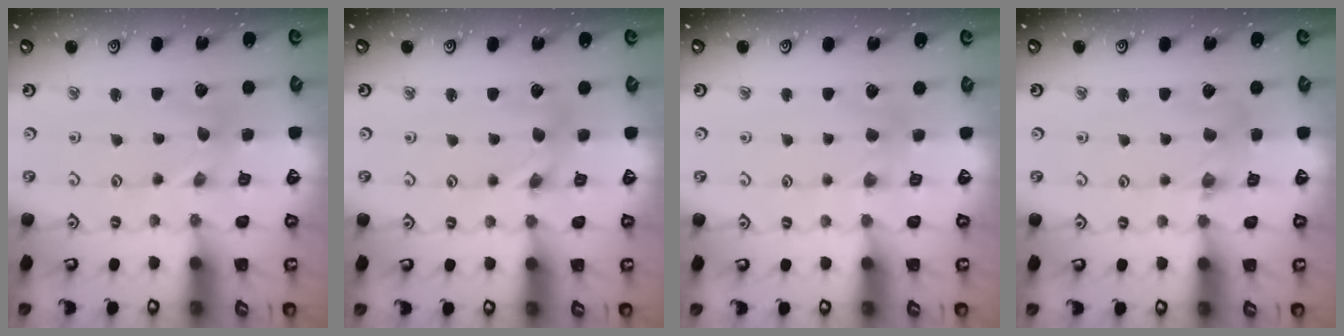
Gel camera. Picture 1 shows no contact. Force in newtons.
{"total": 1.4, "press": 1.4, "slide": 0.2}
{"total": 2.3, "press": 2.2, "slide": 0.4}
{"total": 2.4, "press": 2.3, "slide": 0.4}